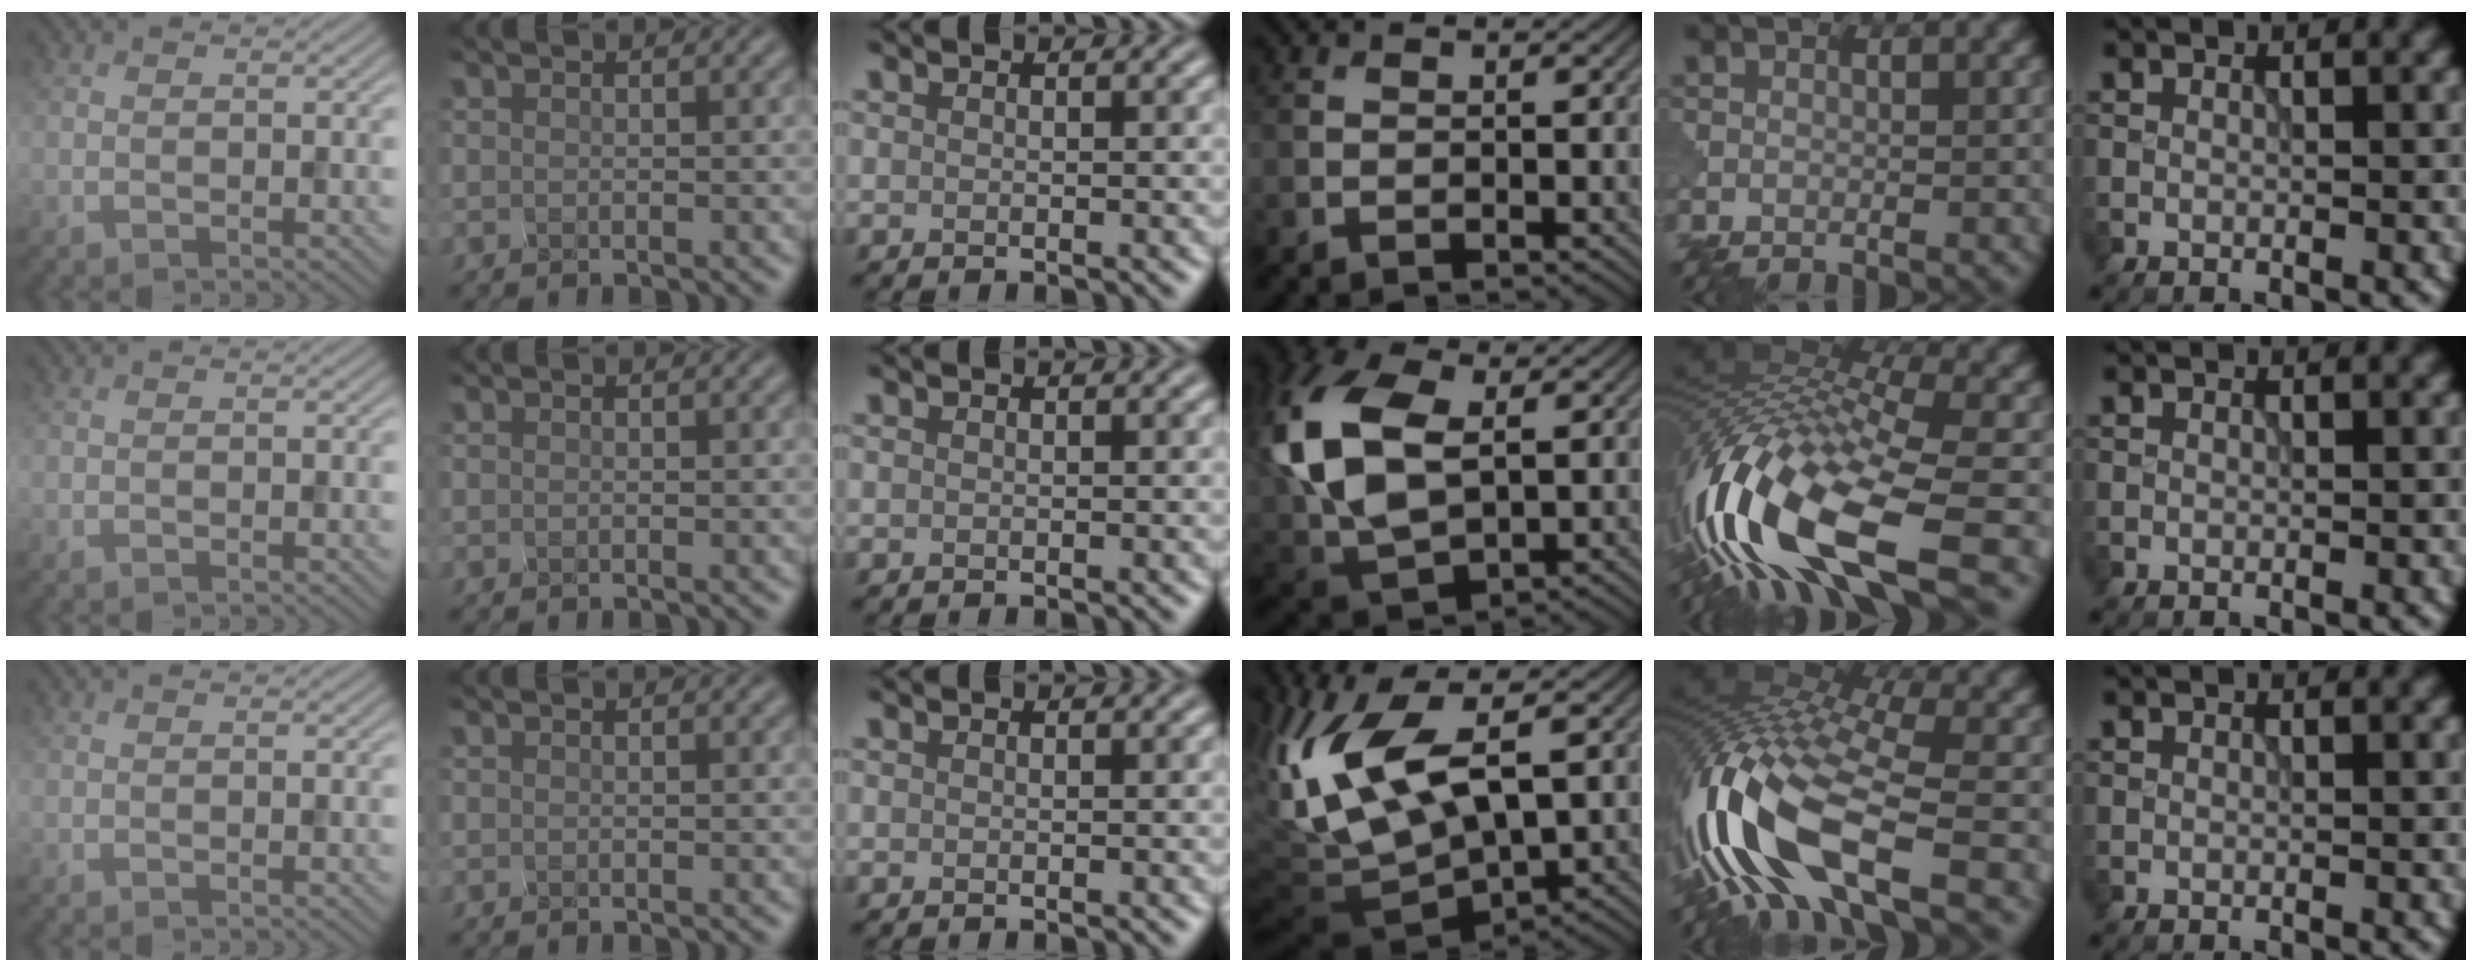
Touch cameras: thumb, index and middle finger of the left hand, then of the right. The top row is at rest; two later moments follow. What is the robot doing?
{"motion": "squeeze", "object": "hand grip exerciser"}